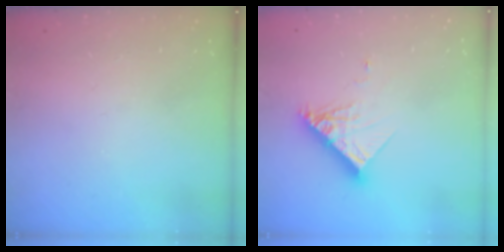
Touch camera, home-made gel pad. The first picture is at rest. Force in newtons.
{"total": 11.8, "press": 11.7, "slide": 1.0}